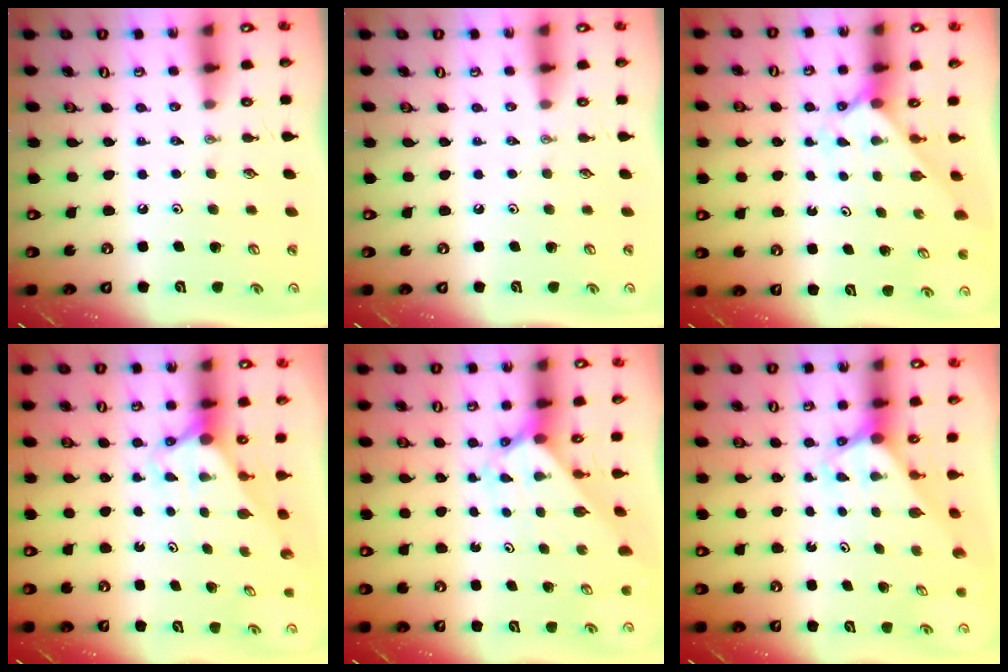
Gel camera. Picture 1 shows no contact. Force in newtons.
{"total": 0.0}
{"total": 1.9, "press": 1.9, "slide": 0.2}
{"total": 2.9, "press": 2.9, "slide": 0.0}
{"total": 2.0, "press": 2.0, "slide": 0.2}
{"total": 2.8, "press": 2.8, "slide": 0.2}